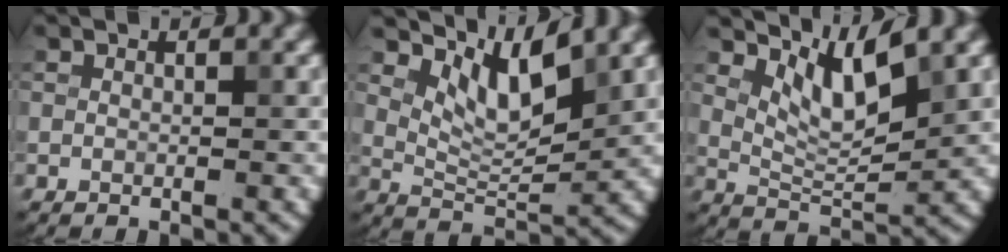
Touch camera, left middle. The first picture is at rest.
{"total": 5.0, "force": [2.9, 1.9, 3.6], "torque": [-0.071, -0.013, 0.053]}
{"total": 4.6, "force": [2.6, 1.4, 3.6], "torque": [-0.072, -0.012, 0.051]}